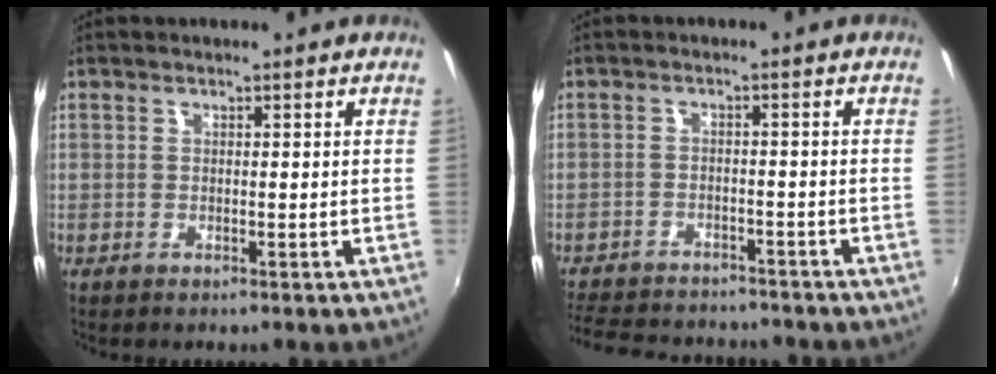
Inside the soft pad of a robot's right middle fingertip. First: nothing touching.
{"total": 14.3, "force": [-12.5, 4.6, 5.0], "torque": [-0.126, -0.003, -0.185]}